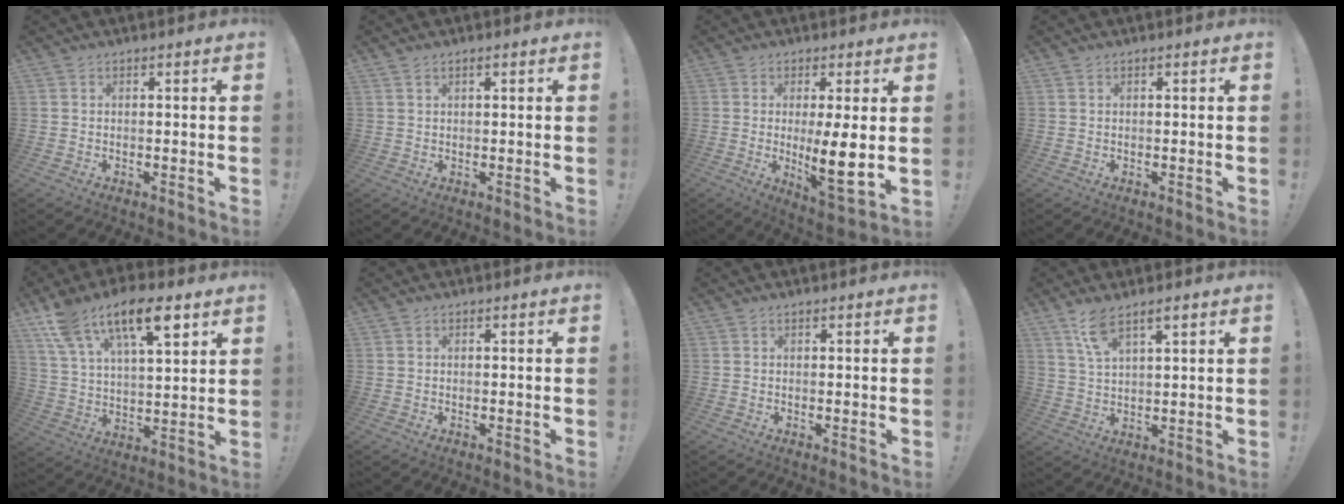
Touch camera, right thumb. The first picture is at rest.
{"total": 1.3, "force": [0.7, 0.5, 0.9], "torque": [-0.024, 0.005, 0.015]}
{"total": 10.7, "force": [0.2, 2.7, 10.4], "torque": [-0.163, -0.023, 0.000]}
{"total": 0.0}
{"total": 16.7, "force": [10.2, 7.2, 11.0], "torque": [-0.192, -0.050, 0.179]}
{"total": 0.0}
{"total": 0.5, "force": [0.4, 0.1, 0.3], "torque": [0.004, -0.004, 0.005]}
{"total": 7.7, "force": [5.1, 2.6, 5.1], "torque": [-0.090, -0.018, 0.092]}